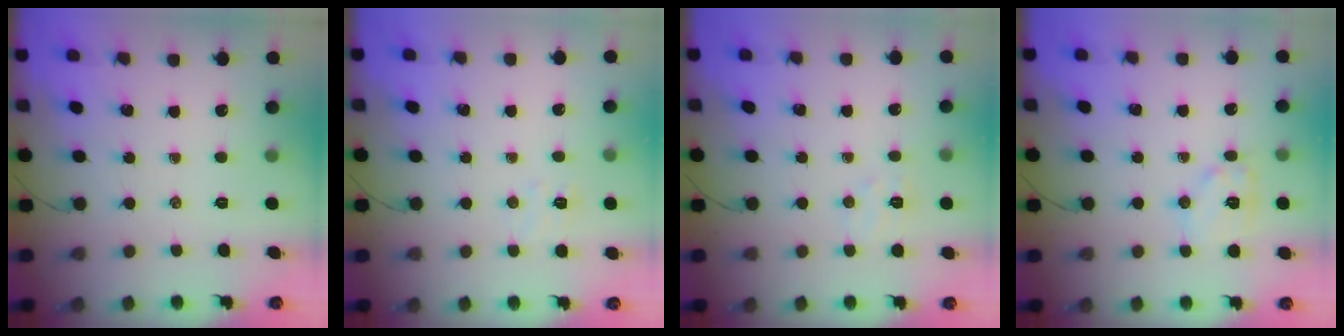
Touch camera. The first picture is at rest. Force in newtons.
{"total": 3.8, "press": 3.6, "slide": 1.1}
{"total": 5.9, "press": 5.7, "slide": 1.4}
{"total": 8.4, "press": 8.4, "slide": 0.1}